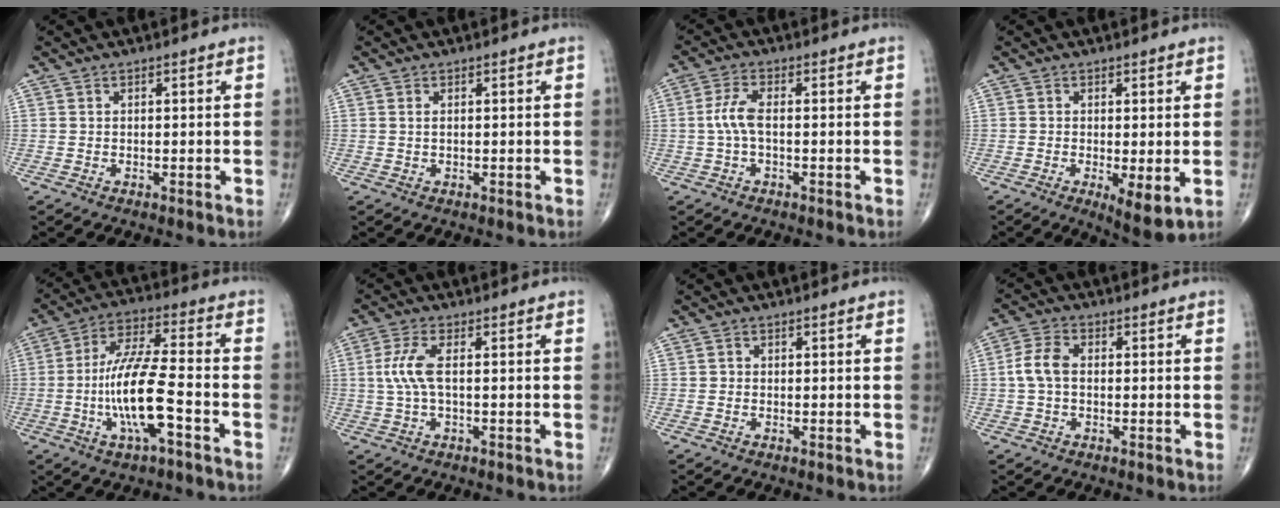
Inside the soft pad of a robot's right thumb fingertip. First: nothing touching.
{"total": 0.7, "force": [0.2, 0.2, 0.6], "torque": [-0.016, 0.002, 0.005]}
{"total": 4.3, "force": [-0.3, 1.6, 4.0], "torque": [-0.100, 0.009, -0.011]}
{"total": 5.8, "force": [-1.2, 1.8, 5.4], "torque": [-0.085, -0.020, -0.017]}
{"total": 14.1, "force": [-4.0, 3.3, 13.1], "torque": [-0.265, 0.028, -0.076]}
{"total": 5.2, "force": [0.3, 1.6, 4.9], "torque": [-0.132, 0.009, 0.002]}
{"total": 0.6, "force": [-0.1, 0.5, 0.1], "torque": [0.003, 0.003, -0.004]}
{"total": 5.3, "force": [-0.1, 3.3, 4.1], "torque": [-0.089, 0.017, -0.008]}